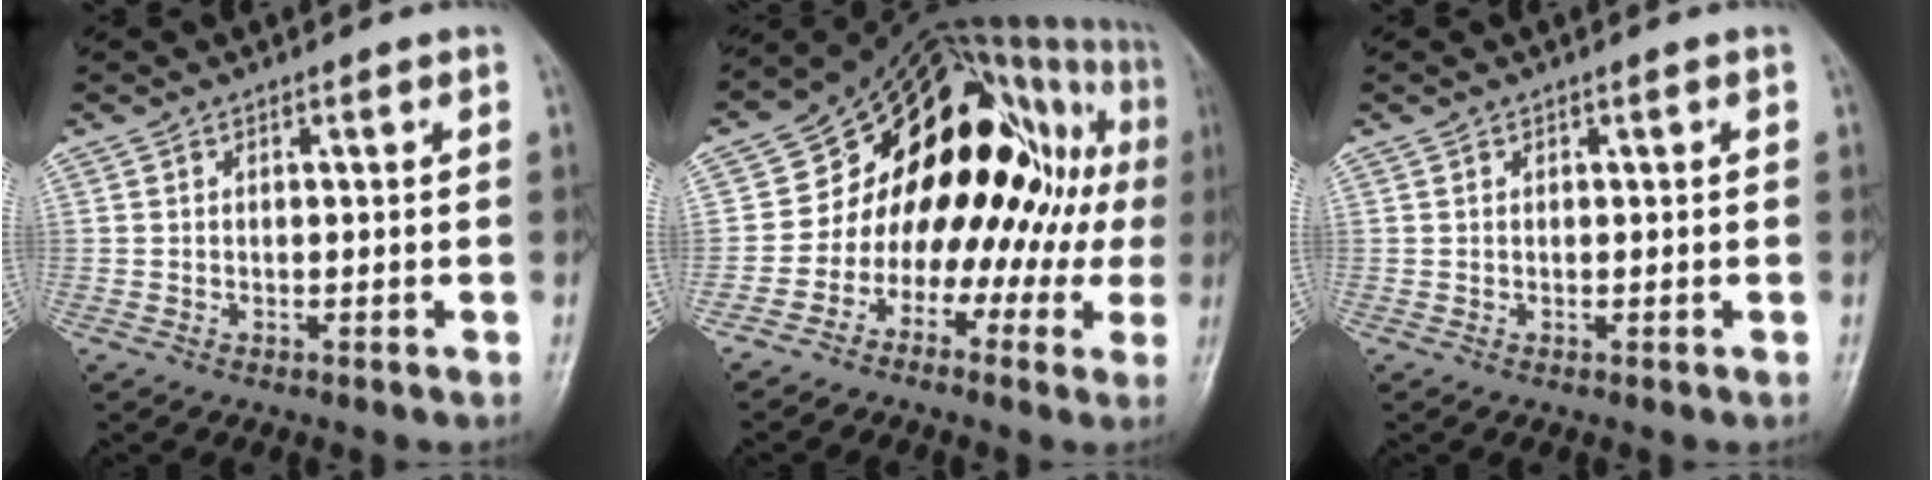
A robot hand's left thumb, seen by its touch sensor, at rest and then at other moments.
{"total": 23.4, "force": [-0.1, 15.1, 17.8], "torque": [-0.181, 0.088, -0.006]}
{"total": 0.0}